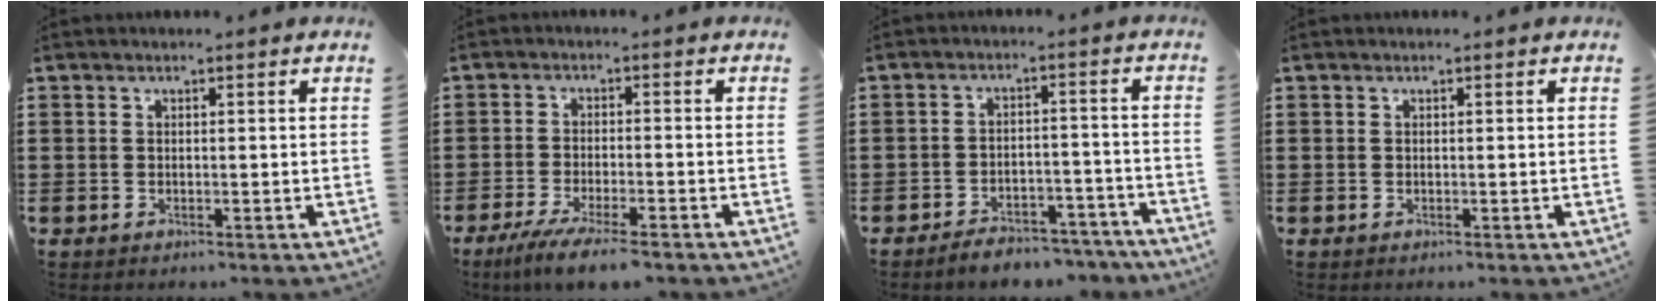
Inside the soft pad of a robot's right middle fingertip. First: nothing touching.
{"total": 5.1, "force": [-4.2, 0.0, 2.8], "torque": [-0.060, -0.018, -0.078]}
{"total": 4.3, "force": [-4.3, 0.6, 0.5], "torque": [-0.010, 0.009, -0.087]}
{"total": 0.0}